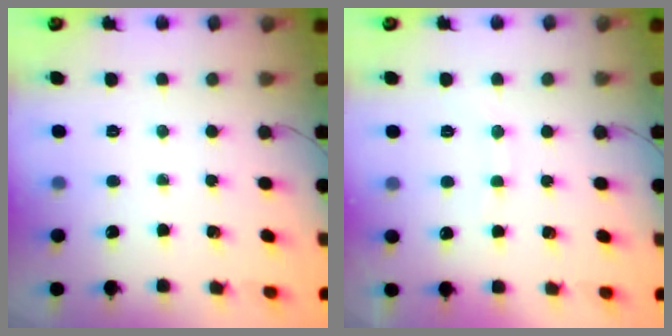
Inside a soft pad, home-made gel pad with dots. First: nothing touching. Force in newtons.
{"total": 6.8, "press": 6.8, "slide": 0.5}